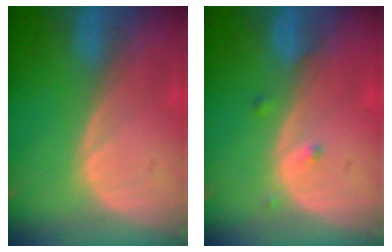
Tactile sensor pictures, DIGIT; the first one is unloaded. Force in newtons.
{"total": 1.3, "press": 1.3, "slide": 0.0}